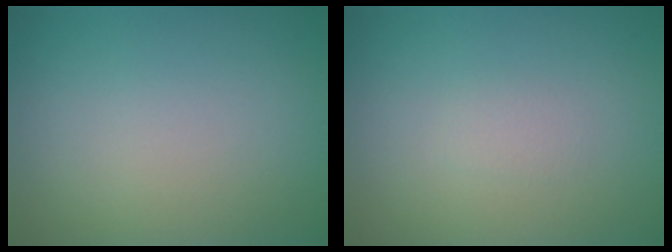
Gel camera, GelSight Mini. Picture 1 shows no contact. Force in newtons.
{"total": 0.6, "press": 0.6, "slide": 0.1}